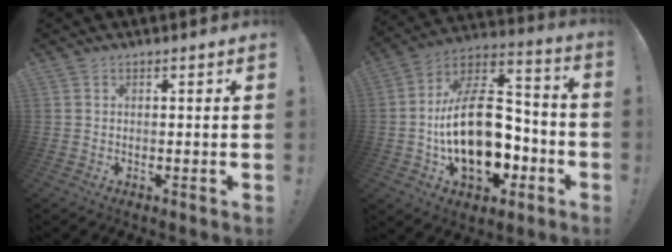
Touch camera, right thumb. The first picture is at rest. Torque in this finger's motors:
{"motor_torque": [2.28, 2.73, 1.48, -1.29, 0.18]}